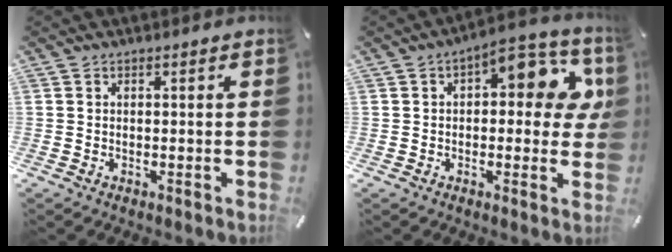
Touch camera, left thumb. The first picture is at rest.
{"total": 11.9, "force": [3.7, 5.7, 9.7], "torque": [-0.114, -0.024, 0.055]}